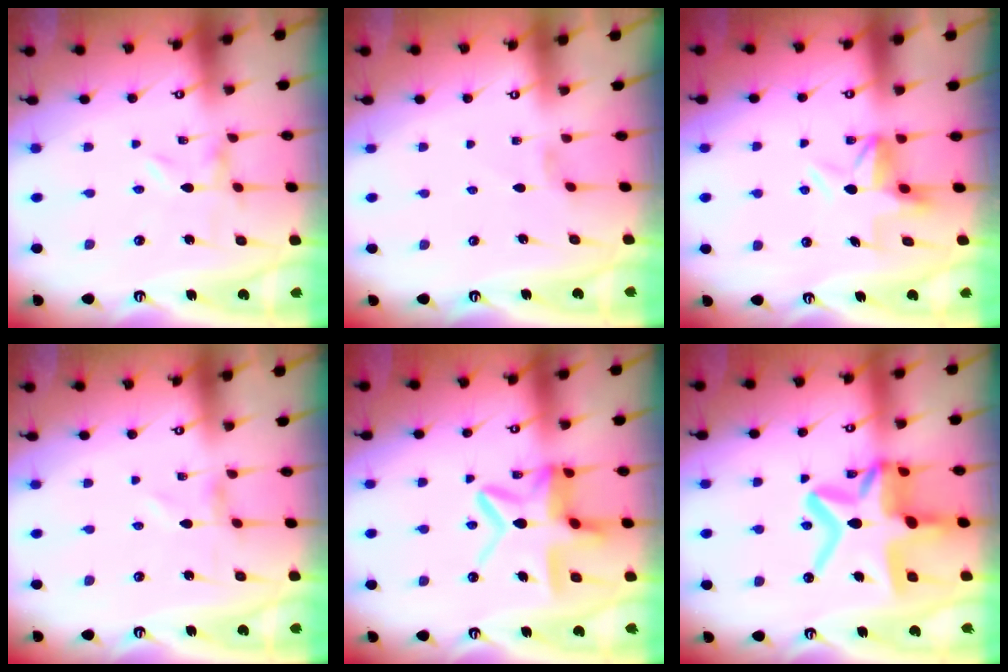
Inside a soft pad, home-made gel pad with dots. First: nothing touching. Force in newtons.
{"total": 1.7, "press": 1.6, "slide": 0.4}
{"total": 5.6, "press": 5.6, "slide": 0.3}
{"total": 0.7, "press": 0.6, "slide": 0.3}
{"total": 14.5, "press": 14.5, "slide": 1.2}
{"total": 20.2, "press": 20.1, "slide": 1.9}